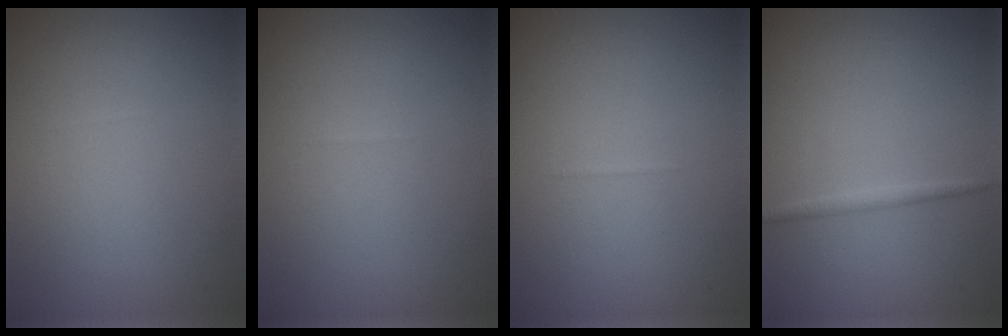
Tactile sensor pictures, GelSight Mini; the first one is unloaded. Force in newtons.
{"total": 0.0}
{"total": 0.0}
{"total": 1.0, "press": 1.0, "slide": 0.0}